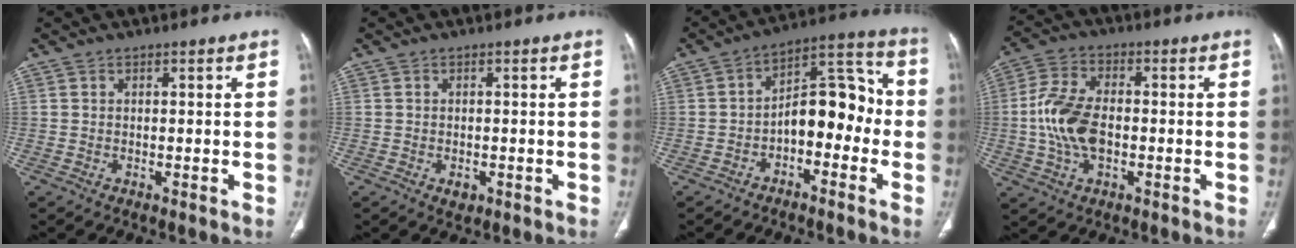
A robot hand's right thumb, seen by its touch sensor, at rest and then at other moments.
{"total": 1.8, "force": [-0.7, 1.2, 1.1], "torque": [-0.010, 0.001, -0.004]}
{"total": 12.1, "force": [-2.8, 7.1, 9.4], "torque": [-0.103, 0.057, -0.054]}
{"total": 11.5, "force": [-1.1, 6.7, 9.2], "torque": [-0.187, 0.016, -0.024]}